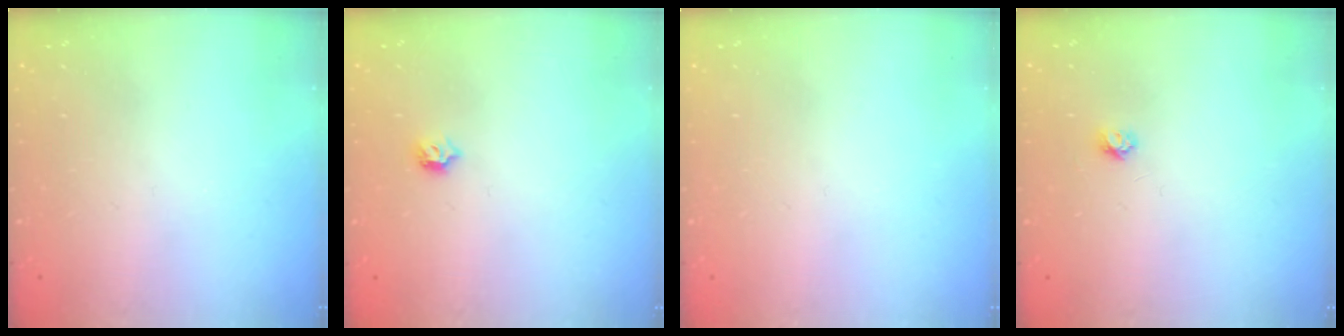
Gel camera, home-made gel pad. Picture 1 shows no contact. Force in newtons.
{"total": 4.8, "press": 4.7, "slide": 1.0}
{"total": 0.0}
{"total": 3.4, "press": 3.4, "slide": 0.4}